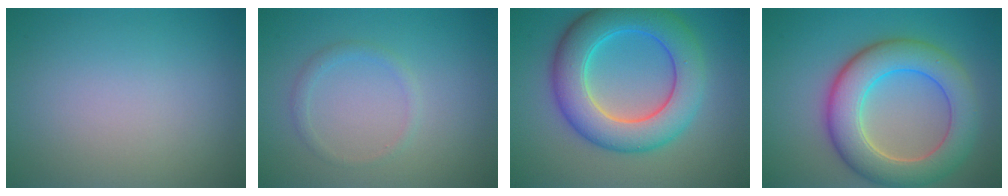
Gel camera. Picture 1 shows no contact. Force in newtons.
{"total": 1.2, "press": 1.1, "slide": 0.1}
{"total": 8.6, "press": 8.6, "slide": 0.1}
{"total": 8.1, "press": 8.1, "slide": 0.6}